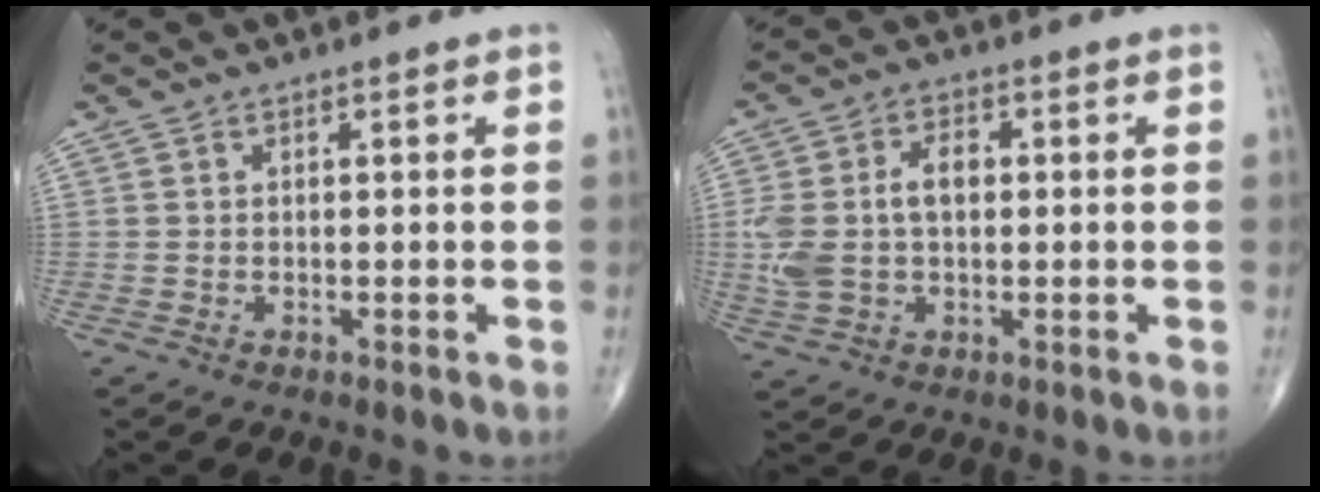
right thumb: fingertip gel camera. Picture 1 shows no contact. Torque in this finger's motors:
{"motor_torque": [1.52, 1.40, 1.17, 0.18, 0.10]}